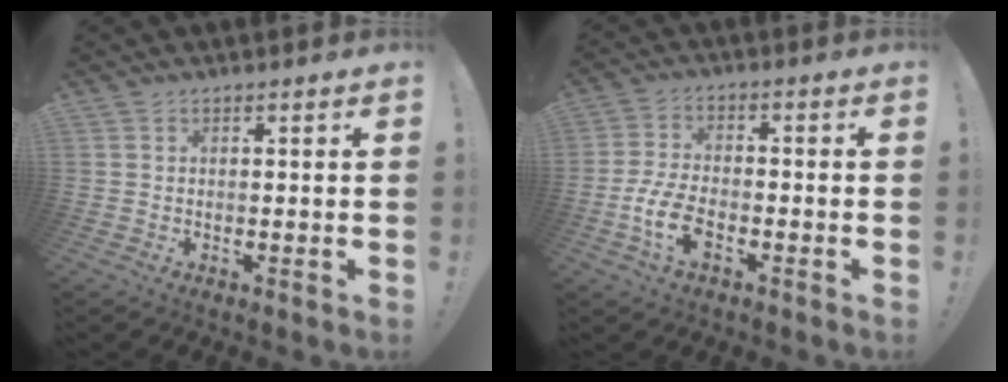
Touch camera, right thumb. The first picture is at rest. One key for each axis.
{"total": 9.6, "fx": -4.2, "fy": 5.1, "fz": 7.0, "tx": -0.157, "ty": 0.006, "tz": -0.073}